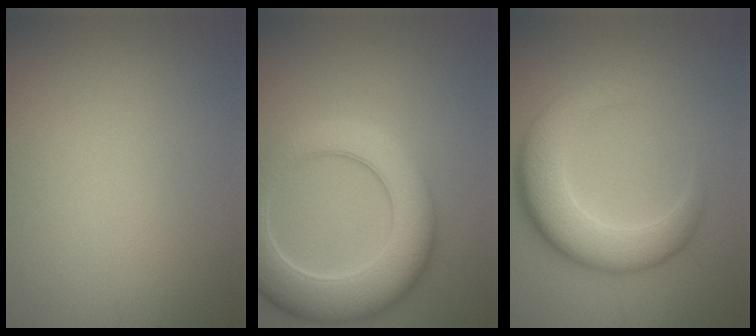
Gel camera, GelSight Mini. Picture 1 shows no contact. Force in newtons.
{"total": 8.7, "press": 8.7, "slide": 0.4}
{"total": 6.8, "press": 6.8, "slide": 0.6}